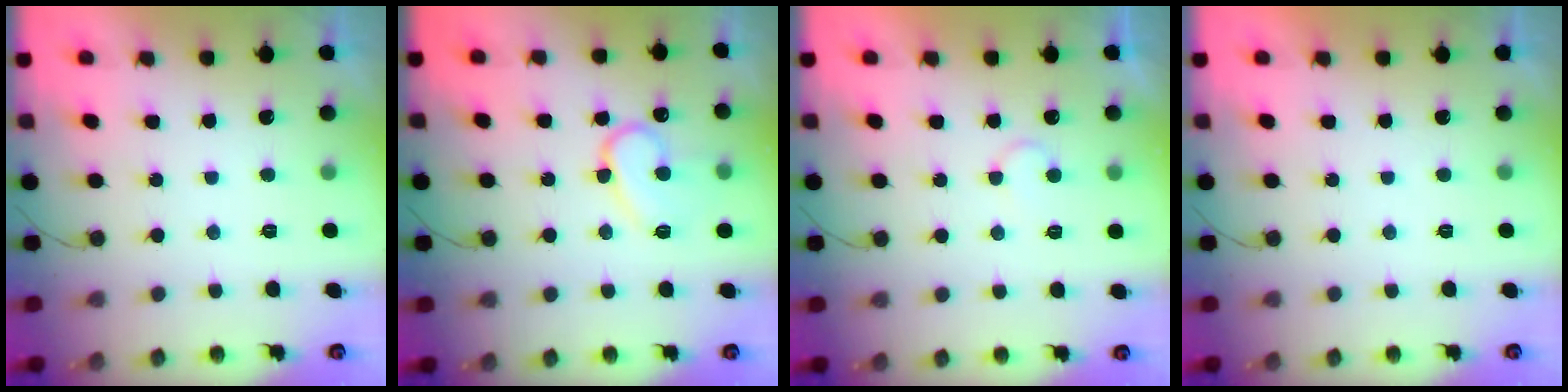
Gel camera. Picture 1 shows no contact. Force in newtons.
{"total": 12.0, "press": 12.0, "slide": 1.2}
{"total": 4.5, "press": 4.5, "slide": 0.5}
{"total": 1.8, "press": 1.8, "slide": 0.0}